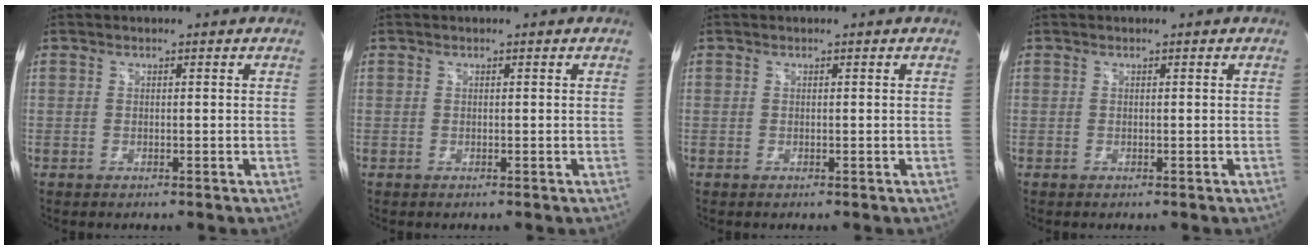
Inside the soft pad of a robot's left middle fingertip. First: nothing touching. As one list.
[{"total": 0.0}, {"total": 0.0}, {"total": 0.0}]